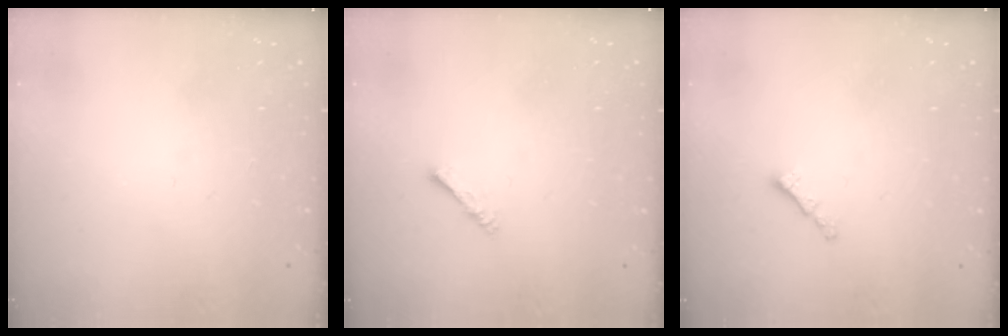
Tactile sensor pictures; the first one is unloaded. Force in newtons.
{"total": 1.4, "press": 1.3, "slide": 0.3}
{"total": 0.7, "press": 0.6, "slide": 0.4}